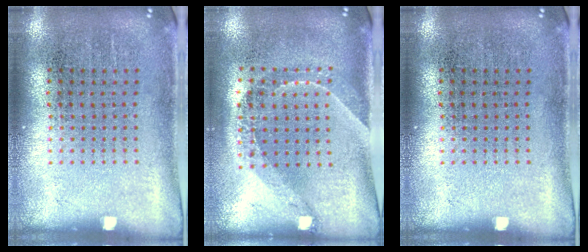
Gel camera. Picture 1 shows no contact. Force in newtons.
{"total": 1.6, "press": 1.3, "slide": 1.0}
{"total": 0.0}